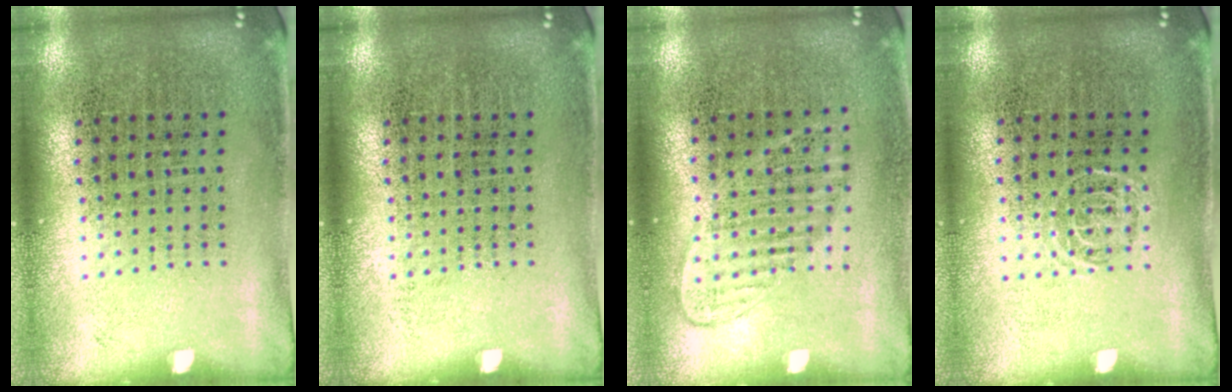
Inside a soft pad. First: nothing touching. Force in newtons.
{"total": 0.0}
{"total": 1.2, "press": 1.0, "slide": 0.6}
{"total": 0.5, "press": 0.4, "slide": 0.3}